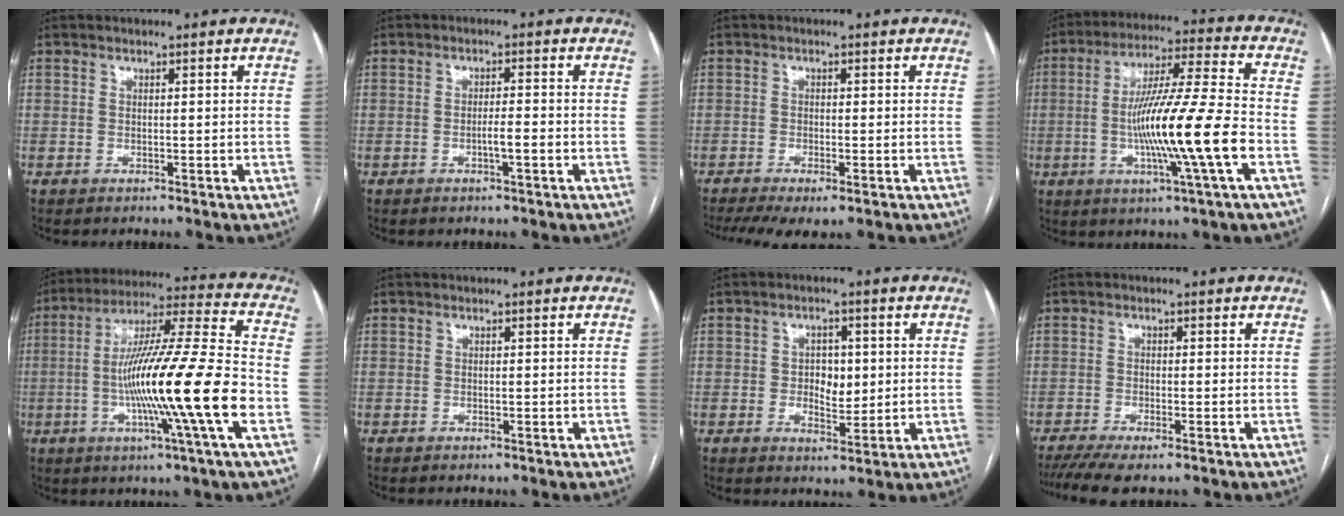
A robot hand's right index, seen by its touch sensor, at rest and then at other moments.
{"total": 2.5, "force": [-1.0, 0.1, 2.3], "torque": [-0.039, 0.001, -0.017]}
{"total": 6.8, "force": [-4.3, 1.7, 4.9], "torque": [-0.084, -0.015, -0.072]}
{"total": 16.1, "force": [-3.5, -0.9, 15.7], "torque": [-0.281, -0.007, -0.070]}
{"total": 20.5, "force": [-4.5, -1.1, 20.0], "torque": [-0.346, -0.011, -0.088]}
{"total": 0.0}
{"total": 4.7, "force": [0.3, 2.8, 3.8], "torque": [-0.055, 0.003, 0.010]}
{"total": 5.9, "force": [-4.2, 1.0, 4.0], "torque": [-0.068, -0.013, -0.073]}